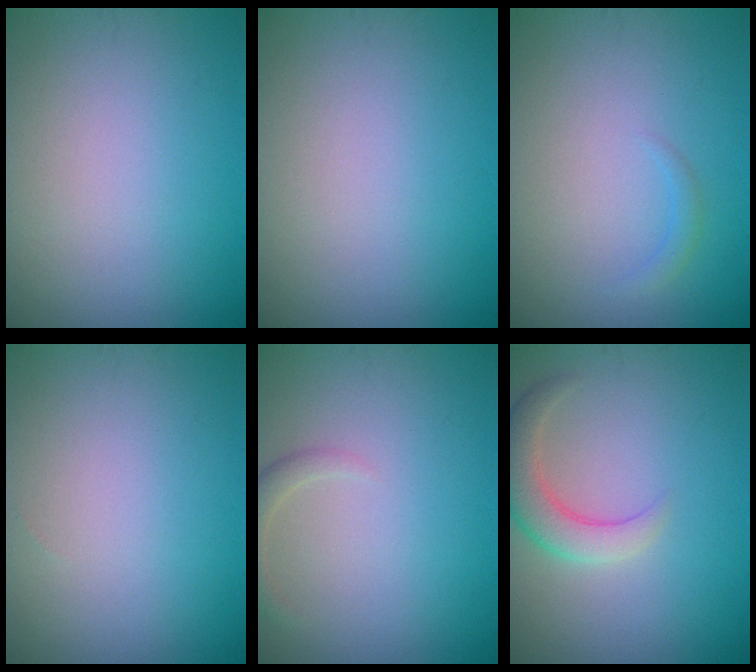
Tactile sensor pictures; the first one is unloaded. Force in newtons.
{"total": 0.0}
{"total": 0.8, "press": 0.8, "slide": 0.0}
{"total": 0.0}
{"total": 1.4, "press": 1.4, "slide": 0.1}
{"total": 3.2, "press": 3.2, "slide": 0.2}